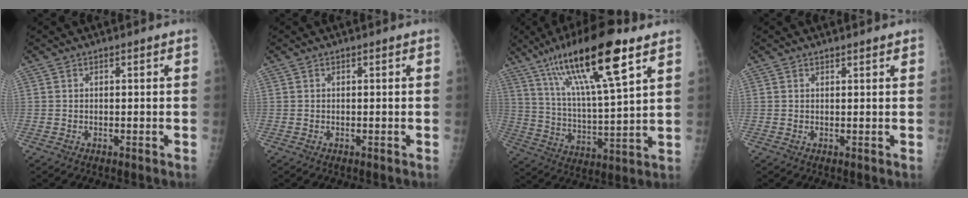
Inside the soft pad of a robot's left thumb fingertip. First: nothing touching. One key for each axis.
{"total": 0.0}
{"total": 20.5, "fx": 11.5, "fy": 3.9, "fz": 16.5, "tx": -0.285, "ty": -0.034, "tz": 0.207}
{"total": 1.0, "fx": 0.9, "fy": 0.1, "fz": 0.5, "tx": -0.004, "ty": -0.002, "tz": 0.013}